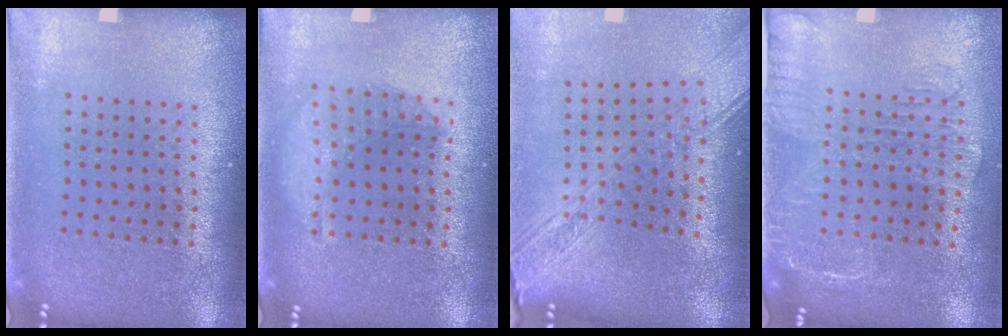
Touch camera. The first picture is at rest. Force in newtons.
{"total": 1.3, "press": 1.3, "slide": 0.4}
{"total": 3.0, "press": 2.3, "slide": 2.0}
{"total": 1.9, "press": 1.6, "slide": 1.0}